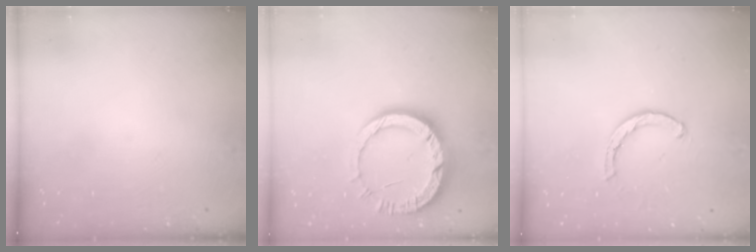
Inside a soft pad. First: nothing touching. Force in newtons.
{"total": 12.1, "press": 12.0, "slide": 1.2}
{"total": 2.1, "press": 2.1, "slide": 0.1}